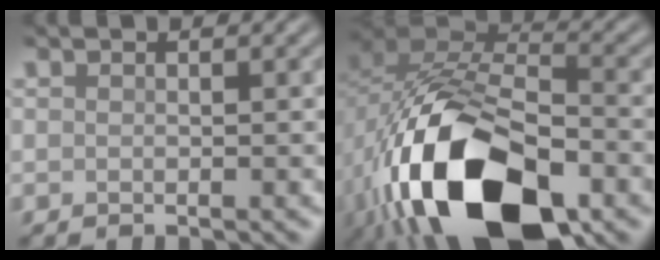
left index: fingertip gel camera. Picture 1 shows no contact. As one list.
[{"total": 16.9, "force": [-7.3, 8.9, 12.4], "torque": [-0.231, -0.026, -0.131]}]